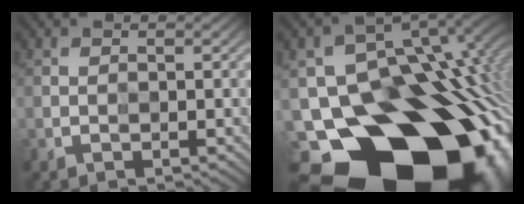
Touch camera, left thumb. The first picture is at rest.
{"total": 22.0, "force": [-11.3, 15.2, 11.3], "torque": [-0.152, -0.053, -0.151]}